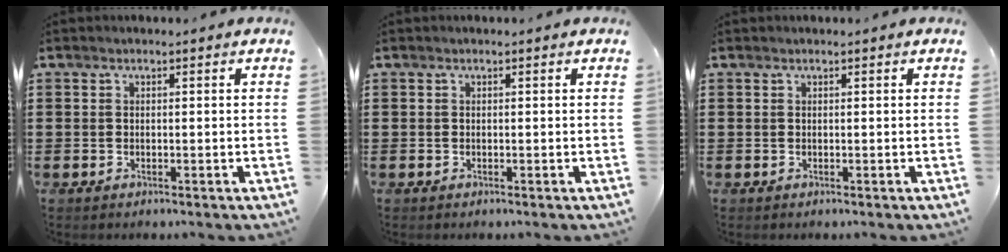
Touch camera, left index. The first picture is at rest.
{"total": 0.0}
{"total": 0.0}